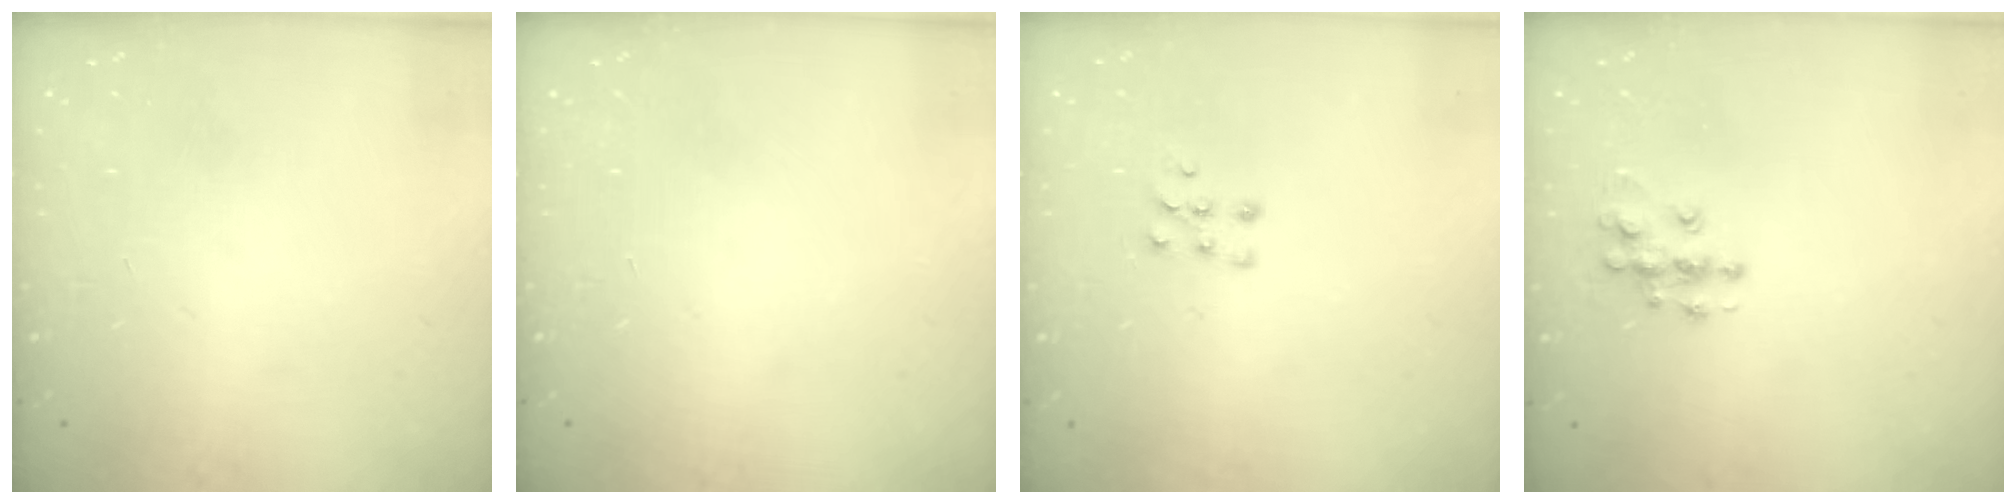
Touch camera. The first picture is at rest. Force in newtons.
{"total": 0.0}
{"total": 5.6, "press": 5.6, "slide": 0.5}
{"total": 7.9, "press": 7.9, "slide": 0.3}